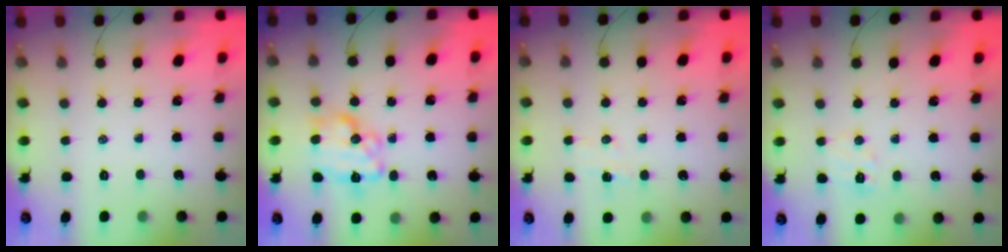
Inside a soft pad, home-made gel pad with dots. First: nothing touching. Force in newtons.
{"total": 13.7, "press": 13.7, "slide": 0.5}
{"total": 4.5, "press": 4.4, "slide": 1.1}
{"total": 5.3, "press": 5.2, "slide": 1.1}